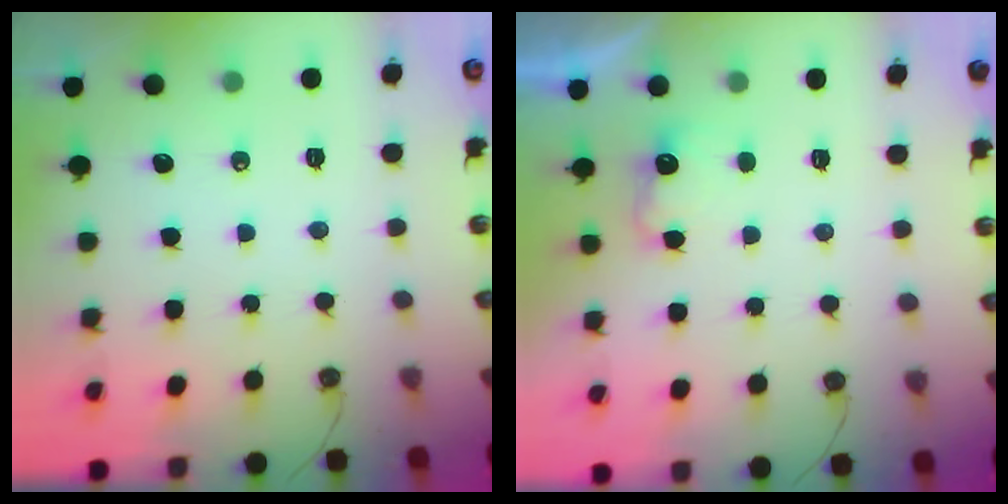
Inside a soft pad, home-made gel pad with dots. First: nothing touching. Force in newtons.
{"total": 3.5, "press": 3.3, "slide": 1.0}